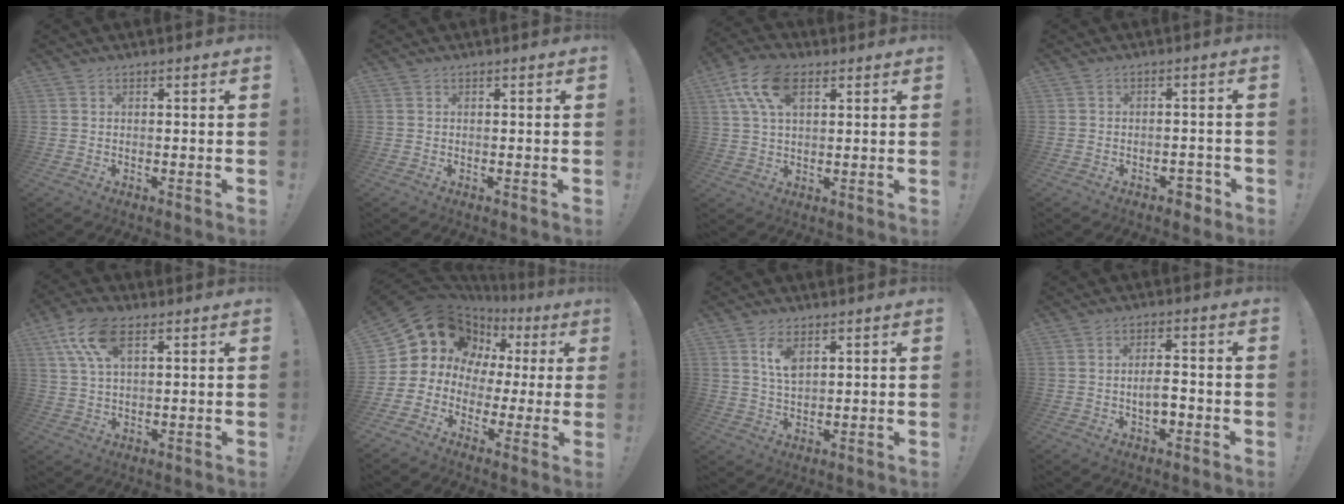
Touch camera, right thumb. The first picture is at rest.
{"total": 0.0}
{"total": 12.2, "force": [5.0, 6.7, 8.8], "torque": [-0.172, -0.003, 0.095]}
{"total": 3.1, "force": [-1.8, 1.8, 1.7], "torque": [-0.014, 0.006, -0.033]}
{"total": 11.3, "force": [5.0, 5.5, 8.5], "torque": [-0.157, -0.005, 0.096]}
{"total": 12.9, "force": [6.5, 9.9, 5.3], "torque": [-0.092, -0.052, 0.140]}
{"total": 6.1, "force": [3.2, 3.1, 4.2], "torque": [-0.067, -0.014, 0.053]}
{"total": 5.2, "force": [-1.2, 2.1, 4.6], "torque": [-0.068, 0.004, -0.021]}